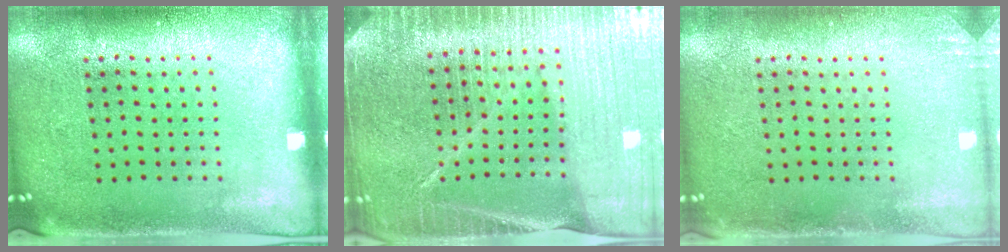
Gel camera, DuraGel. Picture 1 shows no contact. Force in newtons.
{"total": 5.0, "press": 4.5, "slide": 2.2}
{"total": 1.1, "press": 1.1, "slide": 0.1}